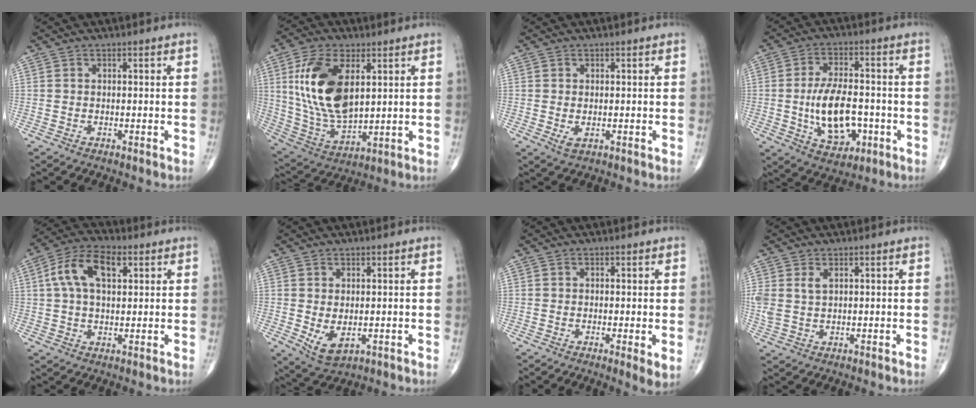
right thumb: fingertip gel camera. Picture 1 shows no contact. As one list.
[{"total": 17.8, "force": [5.0, 9.5, 14.2], "torque": [-0.266, -0.021, 0.104]}, {"total": 1.8, "force": [-0.3, 1.0, 1.5], "torque": [-0.022, -0.004, -0.002]}, {"total": 12.7, "force": [-2.3, 7.1, 10.3], "torque": [-0.159, 0.011, -0.030]}, {"total": 10.6, "force": [3.1, 5.7, 8.3], "torque": [-0.154, 0.020, 0.052]}, {"total": 5.1, "force": [-0.7, 2.9, 4.2], "torque": [-0.066, -0.009, 0.004]}, {"total": 2.8, "force": [-0.3, 0.5, 2.8], "torque": [-0.044, -0.012, -0.011]}, {"total": 3.7, "force": [1.3, 2.0, 2.8], "torque": [-0.073, 0.007, 0.033]}]